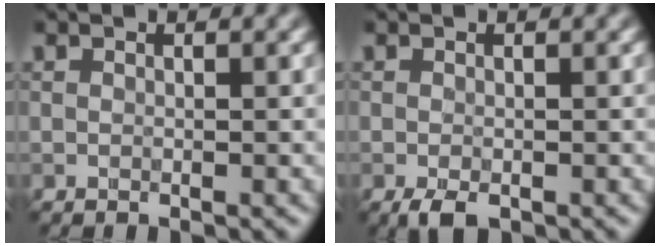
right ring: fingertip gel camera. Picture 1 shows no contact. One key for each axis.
{"total": 1.4, "fx": -1.0, "fy": 0.5, "fz": 1.0, "tx": -0.021, "ty": -0.004, "tz": -0.010}